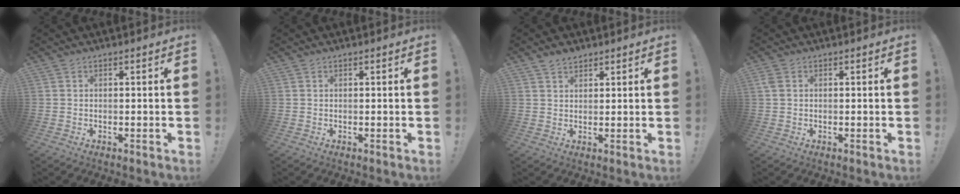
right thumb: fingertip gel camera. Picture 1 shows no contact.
{"total": 0.0}
{"total": 3.0, "force": [2.5, 1.5, 0.8], "torque": [-0.009, -0.015, 0.045]}
{"total": 2.2, "force": [0.7, 1.4, 1.5], "torque": [-0.033, 0.007, 0.014]}